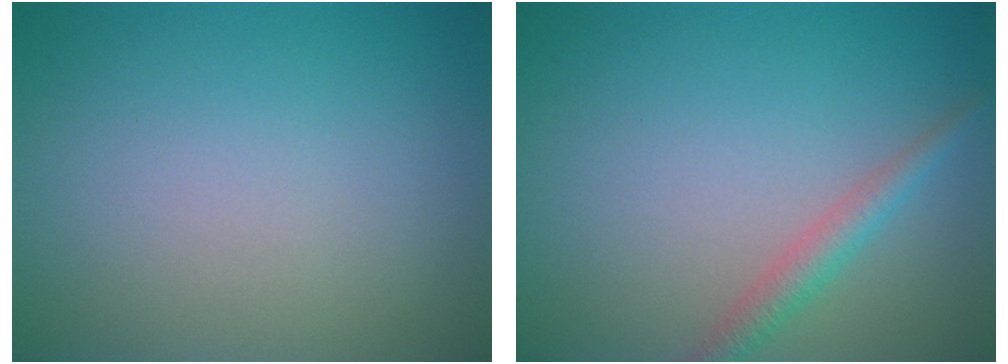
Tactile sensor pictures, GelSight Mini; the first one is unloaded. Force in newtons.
{"total": 2.1, "press": 2.1, "slide": 0.0}